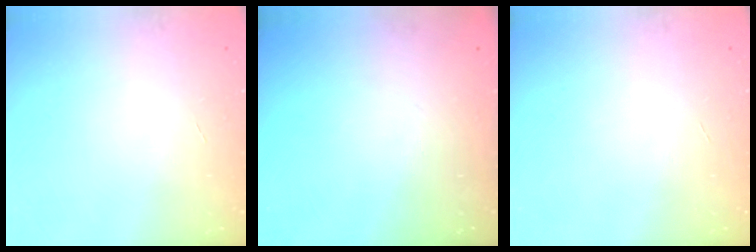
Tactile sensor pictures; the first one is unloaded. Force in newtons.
{"total": 0.0}
{"total": 0.0}